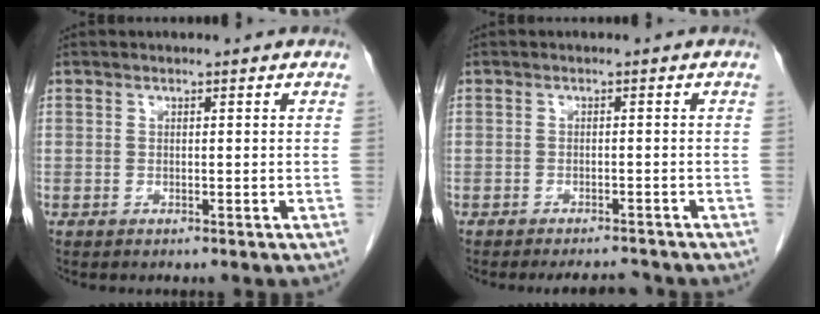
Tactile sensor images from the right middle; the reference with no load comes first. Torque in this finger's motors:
{"motor_torque": [0.02, -0.02, 0.01, 0.00]}